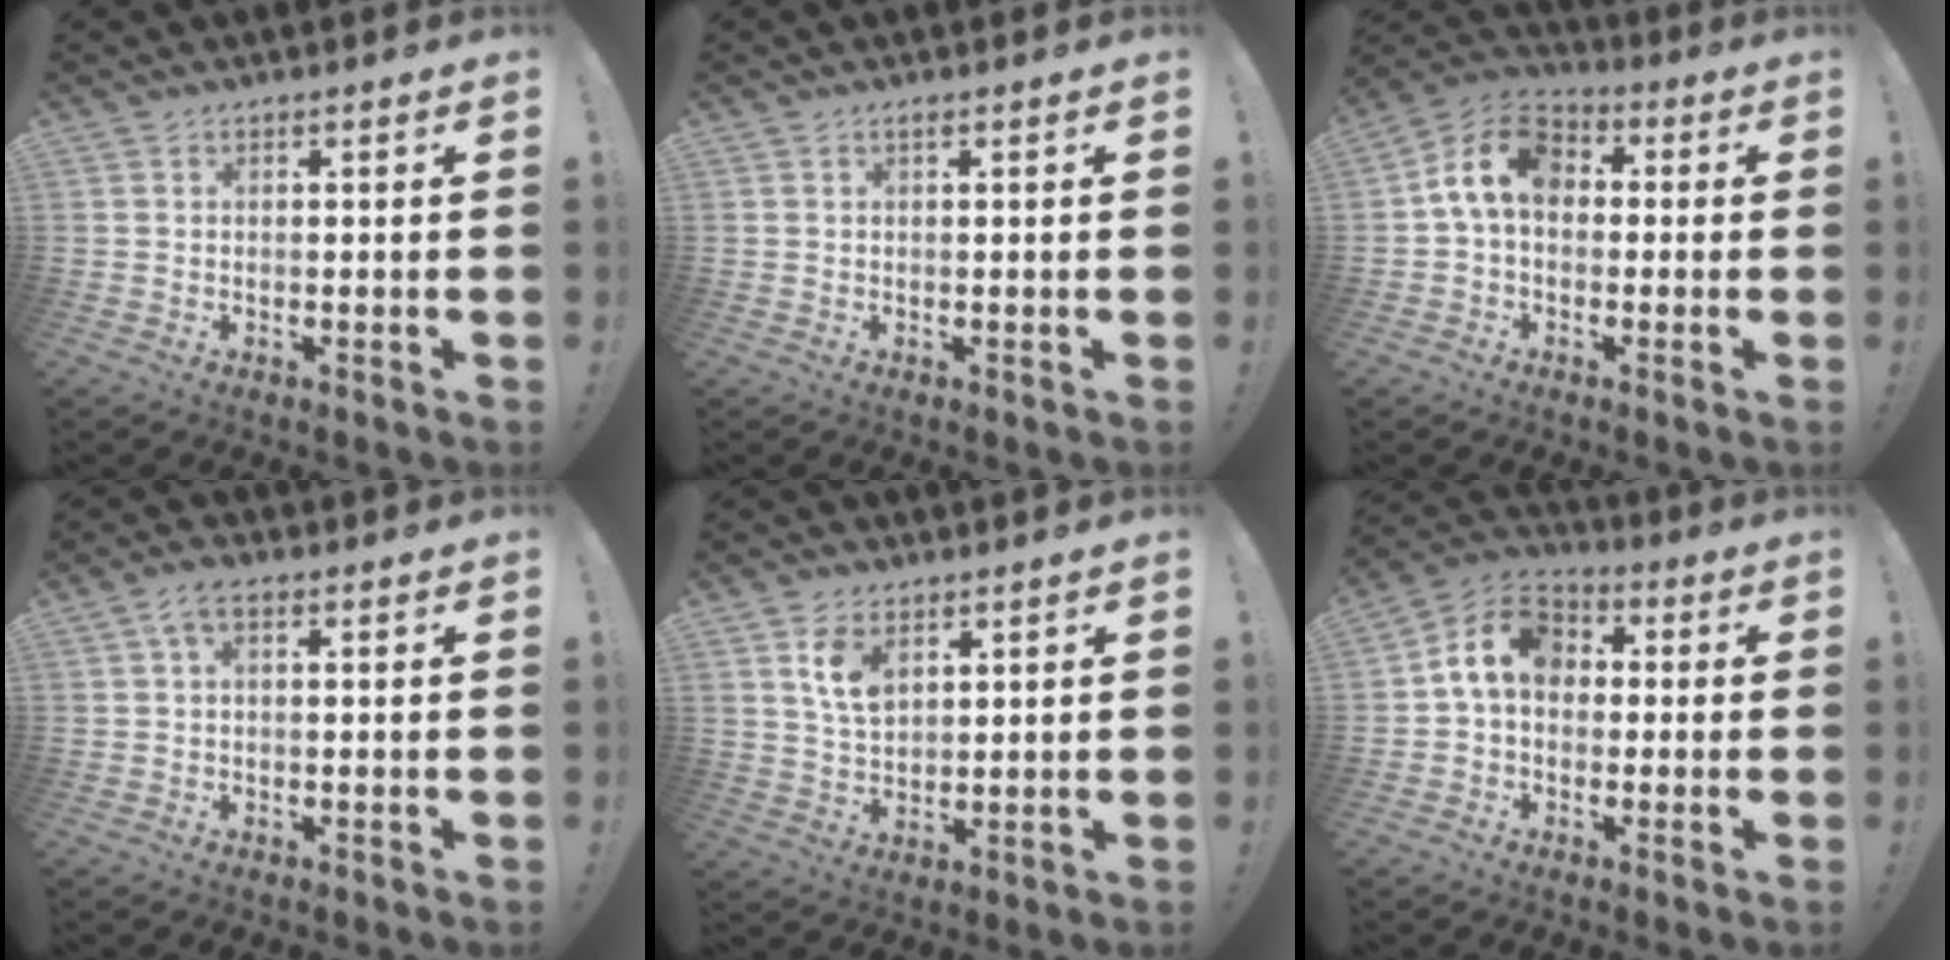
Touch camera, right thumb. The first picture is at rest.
{"total": 0.8, "force": [0.4, 0.0, 0.7], "torque": [-0.016, 0.000, 0.006]}
{"total": 11.6, "force": [1.6, 7.9, 8.4], "torque": [-0.153, 0.018, 0.034]}
{"total": 3.1, "force": [0.7, 1.2, 2.8], "torque": [-0.061, 0.005, 0.015]}
{"total": 7.6, "force": [3.8, 4.6, 4.8], "torque": [-0.079, -0.012, 0.069]}
{"total": 11.2, "force": [1.7, 8.1, 7.5], "torque": [-0.134, 0.020, 0.039]}